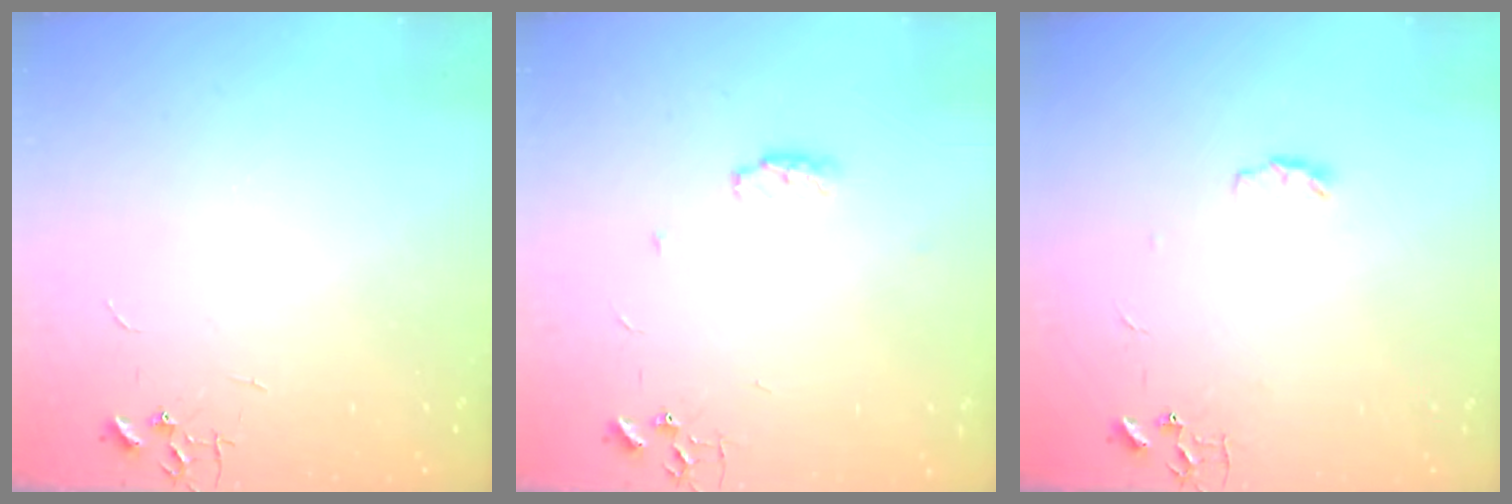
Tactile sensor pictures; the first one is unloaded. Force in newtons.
{"total": 4.7, "press": 4.6, "slide": 0.7}
{"total": 3.8, "press": 3.8, "slide": 0.6}